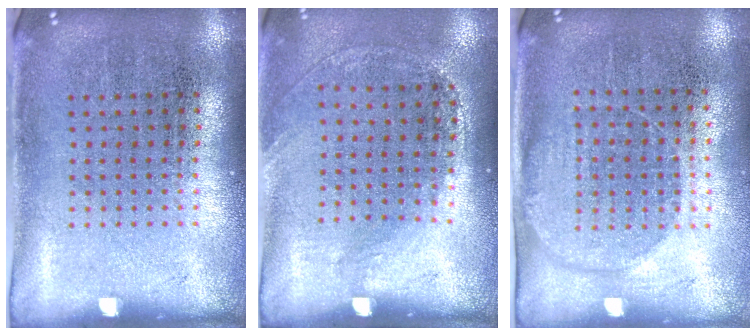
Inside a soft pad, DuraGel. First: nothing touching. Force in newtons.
{"total": 1.3, "press": 0.9, "slide": 0.9}
{"total": 1.5, "press": 1.4, "slide": 0.8}